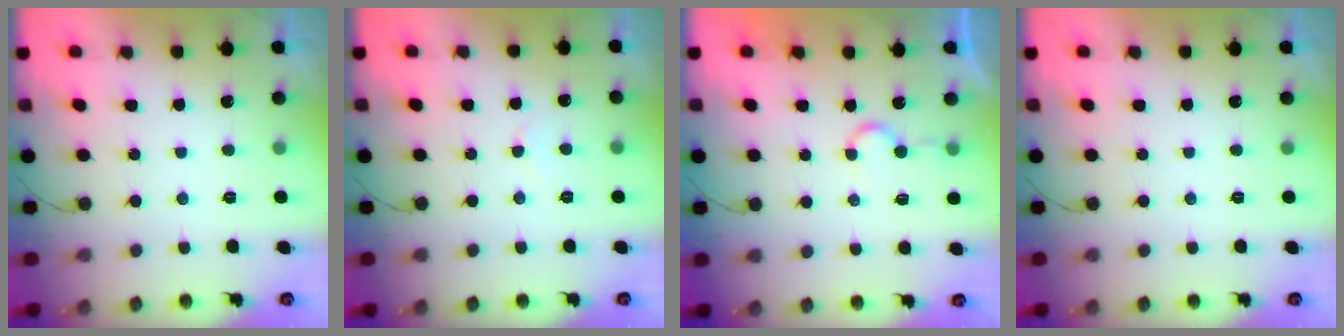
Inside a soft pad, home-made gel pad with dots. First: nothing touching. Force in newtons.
{"total": 2.5, "press": 2.4, "slide": 0.3}
{"total": 4.2, "press": 4.2, "slide": 0.3}
{"total": 0.0}